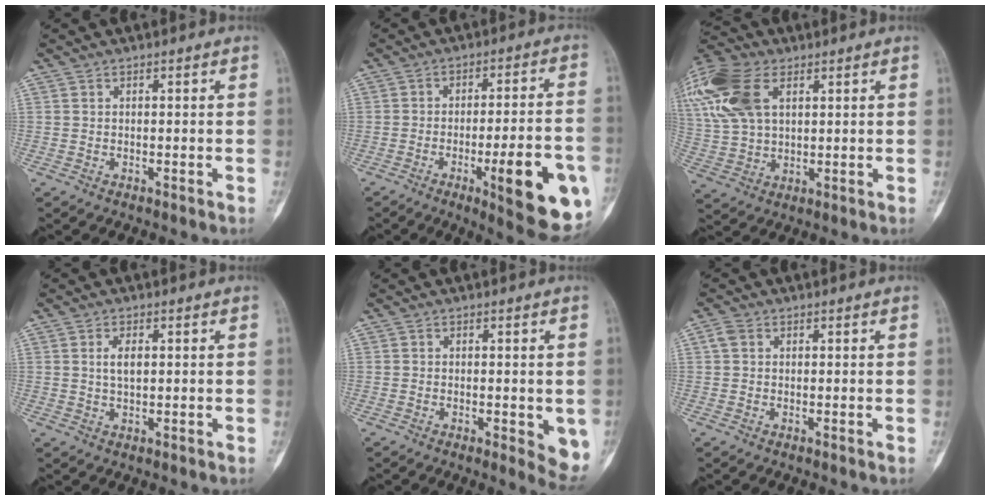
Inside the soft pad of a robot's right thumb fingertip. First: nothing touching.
{"total": 17.9, "force": [-6.4, 4.0, 16.3], "torque": [-0.184, 0.013, -0.075]}
{"total": 18.9, "force": [7.5, 11.3, 13.3], "torque": [-0.311, 0.011, 0.144]}
{"total": 3.0, "force": [0.6, 1.5, 2.6], "torque": [-0.043, -0.003, 0.013]}
{"total": 6.0, "force": [-1.3, 2.3, 5.5], "torque": [-0.056, -0.011, -0.012]}
{"total": 2.0, "force": [0.6, 1.5, 1.1], "torque": [-0.024, 0.007, 0.011]}